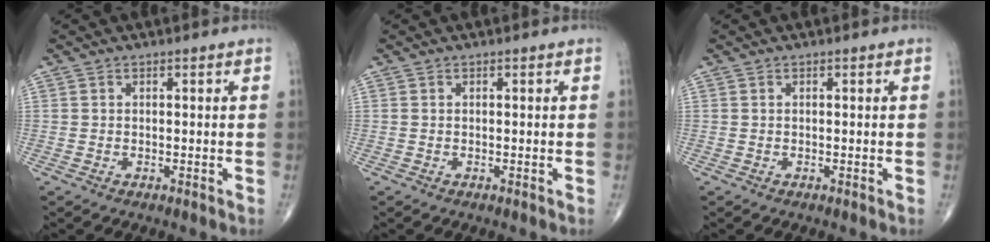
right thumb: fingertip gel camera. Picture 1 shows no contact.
{"total": 0.0}
{"total": 0.0}